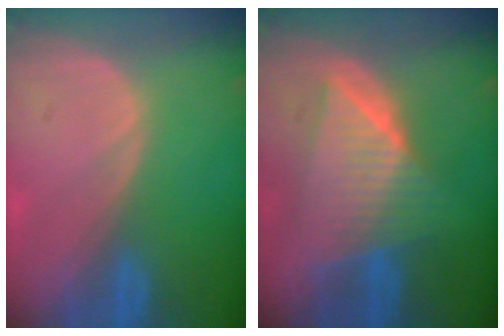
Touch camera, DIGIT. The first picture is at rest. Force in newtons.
{"total": 8.8, "press": 8.8, "slide": 0.5}